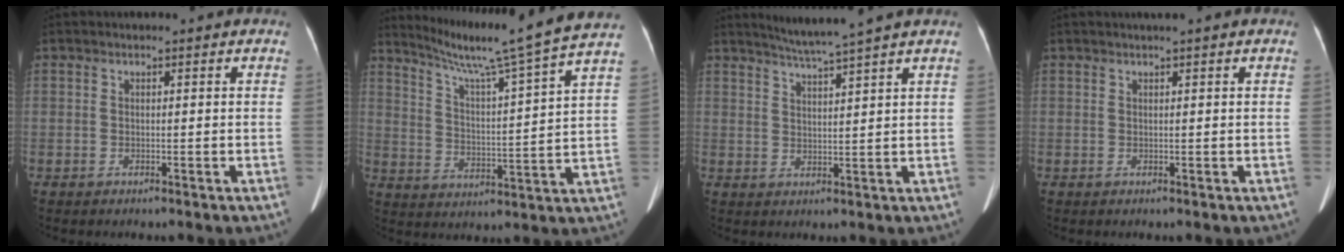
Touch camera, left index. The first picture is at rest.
{"total": 19.0, "force": [16.0, -2.8, 9.9], "torque": [-0.168, -0.032, 0.221]}
{"total": 6.5, "force": [5.5, -1.8, 2.9], "torque": [-0.051, 0.002, 0.088]}
{"total": 1.2, "force": [0.9, -0.2, 0.8], "torque": [-0.013, 0.009, 0.020]}